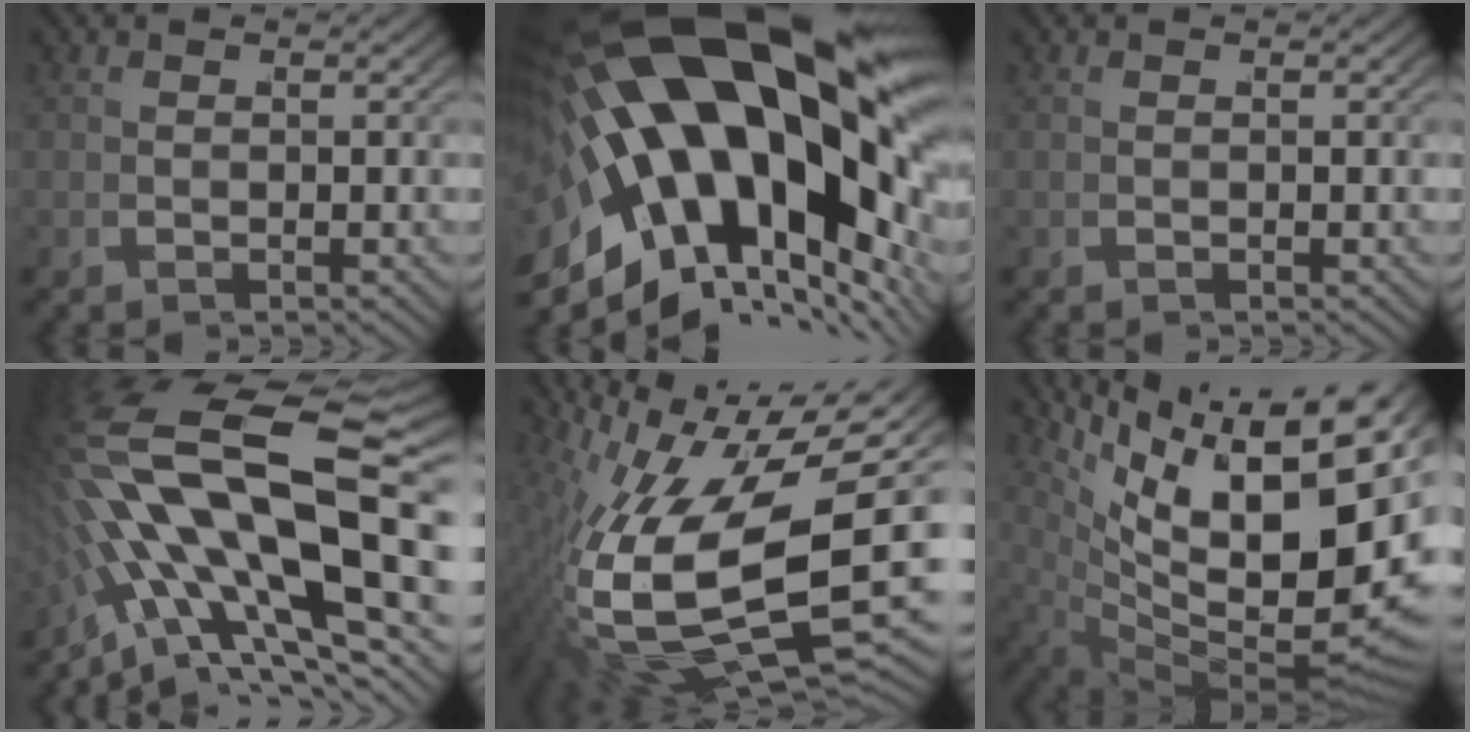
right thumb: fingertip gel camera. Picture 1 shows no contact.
{"total": 25.3, "force": [0.0, 14.3, 20.8], "torque": [-0.368, -0.025, 0.003]}
{"total": 0.0}
{"total": 14.4, "force": [-0.1, 7.0, 12.6], "torque": [-0.263, -0.019, 0.004]}
{"total": 19.8, "force": [-2.1, 10.8, 16.5], "torque": [-0.338, -0.059, 0.005]}
{"total": 20.5, "force": [0.5, 12.0, 16.7], "torque": [-0.270, -0.038, 0.031]}